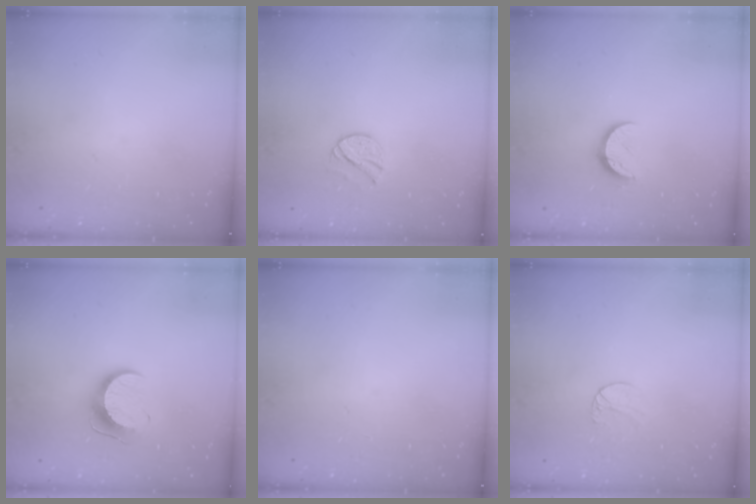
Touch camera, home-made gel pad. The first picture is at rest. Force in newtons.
{"total": 7.6, "press": 7.6, "slide": 0.4}
{"total": 7.5, "press": 7.4, "slide": 0.9}
{"total": 9.4, "press": 9.4, "slide": 0.1}
{"total": 0.0}
{"total": 6.5, "press": 6.4, "slide": 0.6}